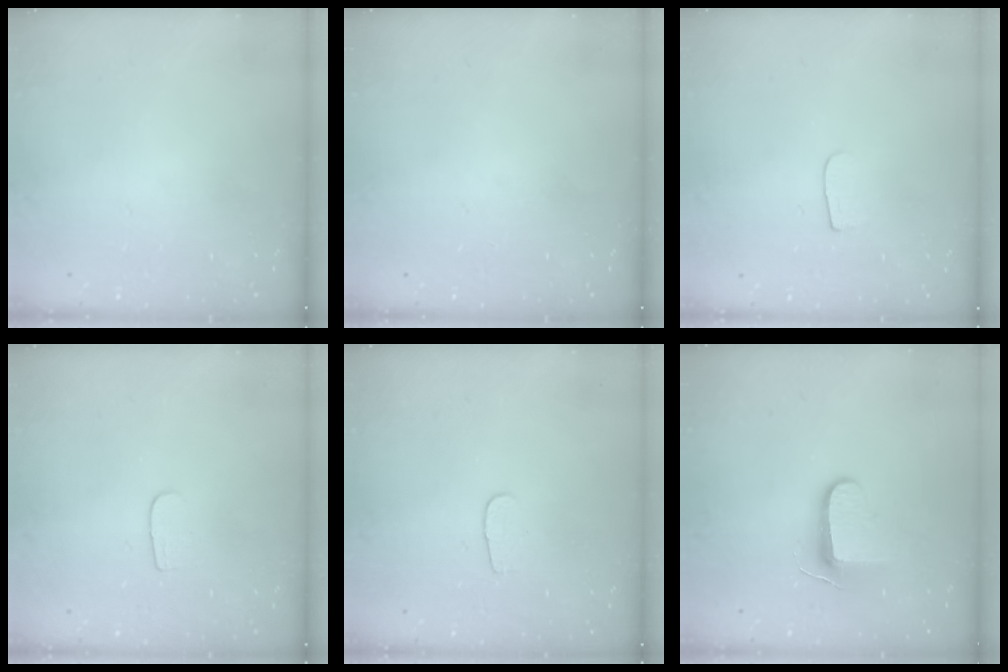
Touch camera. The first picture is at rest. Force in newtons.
{"total": 0.0}
{"total": 4.5, "press": 4.4, "slide": 0.6}
{"total": 4.8, "press": 4.8, "slide": 0.5}
{"total": 3.6, "press": 3.6, "slide": 0.4}
{"total": 9.3, "press": 9.2, "slide": 1.5}